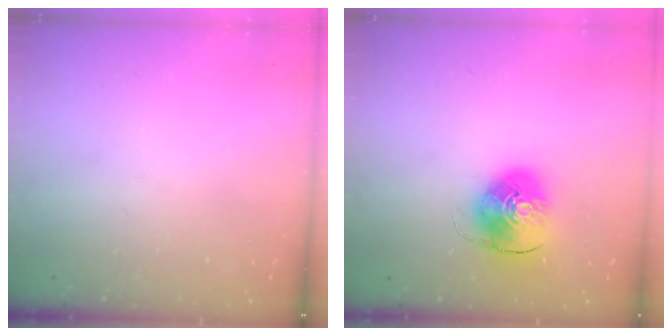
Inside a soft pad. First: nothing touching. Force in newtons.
{"total": 9.4, "press": 9.2, "slide": 1.5}